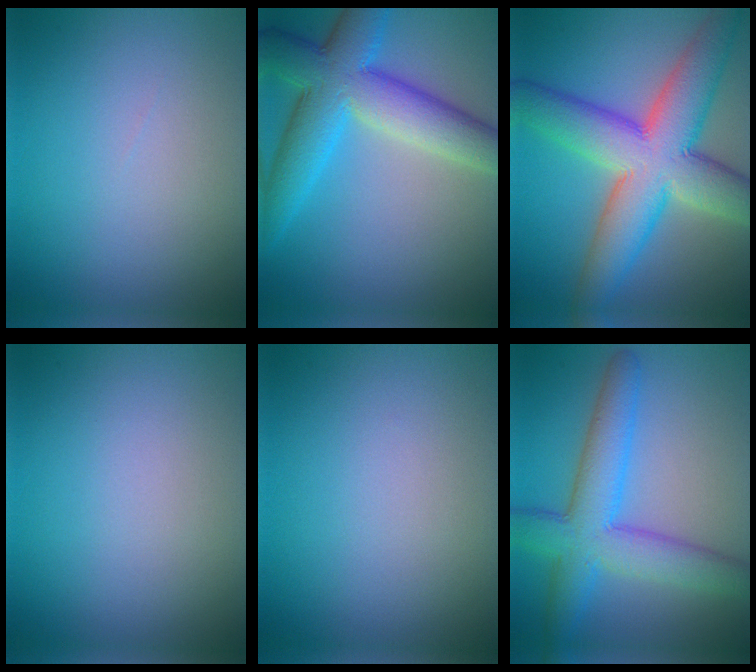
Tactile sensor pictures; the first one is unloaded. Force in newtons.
{"total": 9.2, "press": 9.2, "slide": 0.4}
{"total": 11.4, "press": 11.4, "slide": 0.4}
{"total": 0.0}
{"total": 0.0}
{"total": 7.2, "press": 7.2, "slide": 0.2}